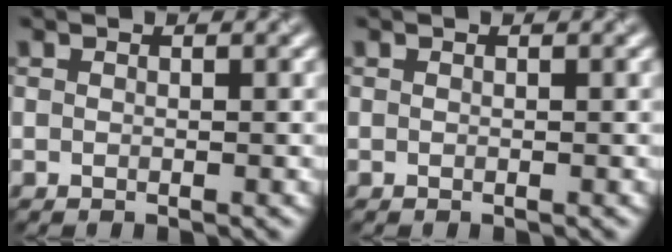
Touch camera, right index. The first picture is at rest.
{"total": 0.0}